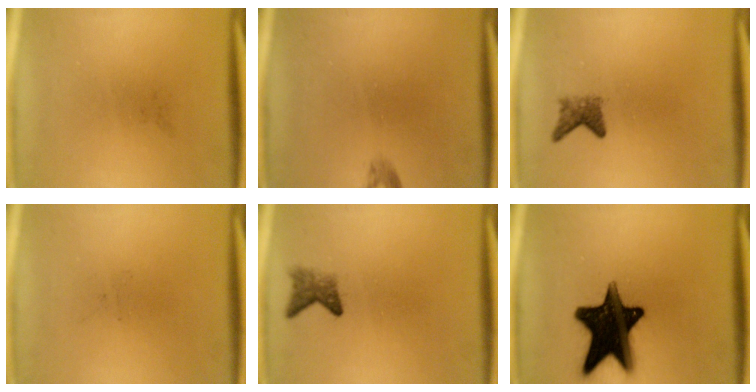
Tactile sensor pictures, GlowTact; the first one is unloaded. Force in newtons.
{"total": 0.9}
{"total": 2.1}
{"total": 0.0}
{"total": 2.4}
{"total": 18.4}